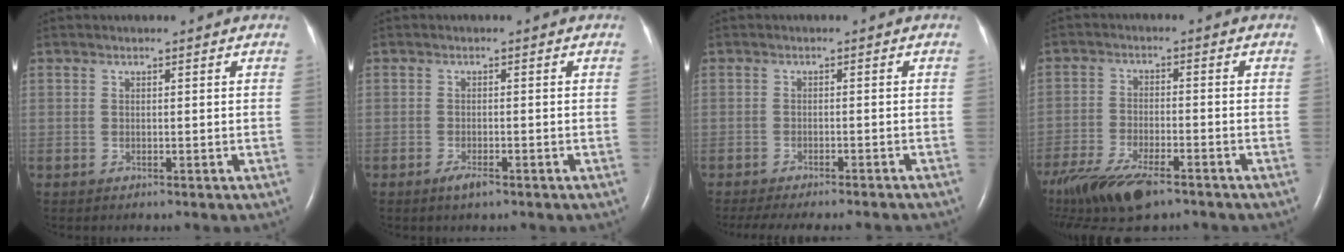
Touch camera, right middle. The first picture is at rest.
{"total": 1.9, "force": [-1.3, 0.5, 1.4], "torque": [-0.032, -0.003, -0.022]}
{"total": 14.2, "force": [-12.8, 2.0, 5.9], "torque": [-0.103, -0.021, -0.162]}
{"total": 14.6, "force": [-10.8, 4.0, 8.9], "torque": [-0.194, -0.035, -0.186]}